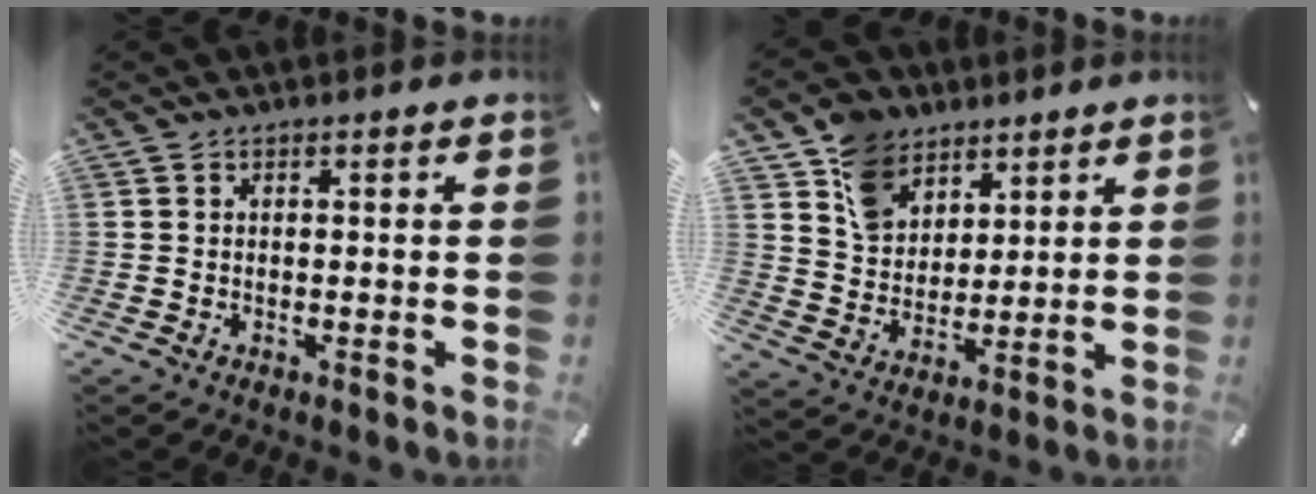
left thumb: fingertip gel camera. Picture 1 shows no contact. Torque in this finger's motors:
{"motor_torque": [1.17, 0.90, 0.15, -0.22, 0.25]}